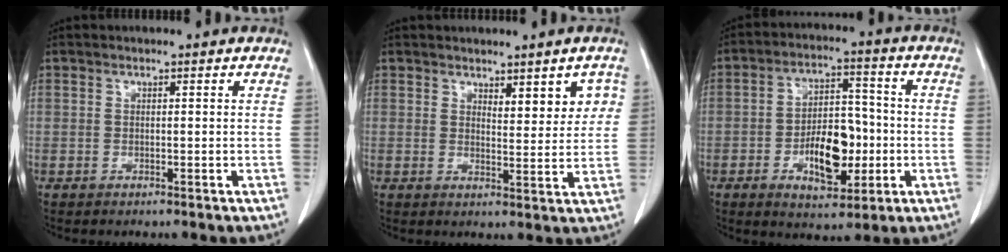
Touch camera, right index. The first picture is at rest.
{"total": 5.1, "force": [2.5, 2.1, 3.9], "torque": [-0.042, 0.001, 0.035]}
{"total": 10.7, "force": [-2.7, 5.0, 9.0], "torque": [-0.154, 0.013, -0.040]}